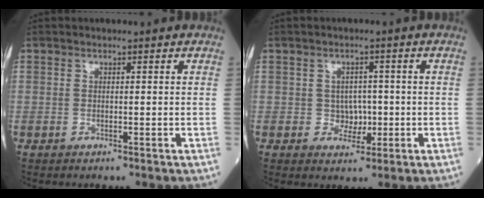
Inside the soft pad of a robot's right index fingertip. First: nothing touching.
{"total": 3.0, "force": [-0.5, 2.7, 1.4], "torque": [-0.010, 0.006, -0.005]}